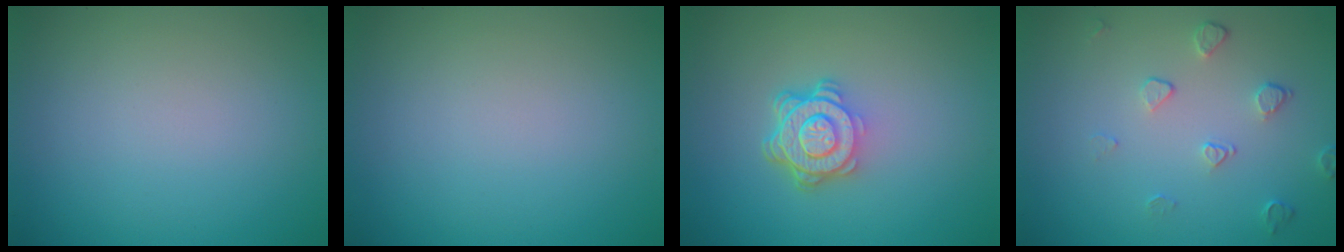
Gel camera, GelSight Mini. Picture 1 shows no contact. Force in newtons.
{"total": 0.0}
{"total": 4.8, "press": 3.4, "slide": 3.4}
{"total": 1.6, "press": 1.1, "slide": 1.2}